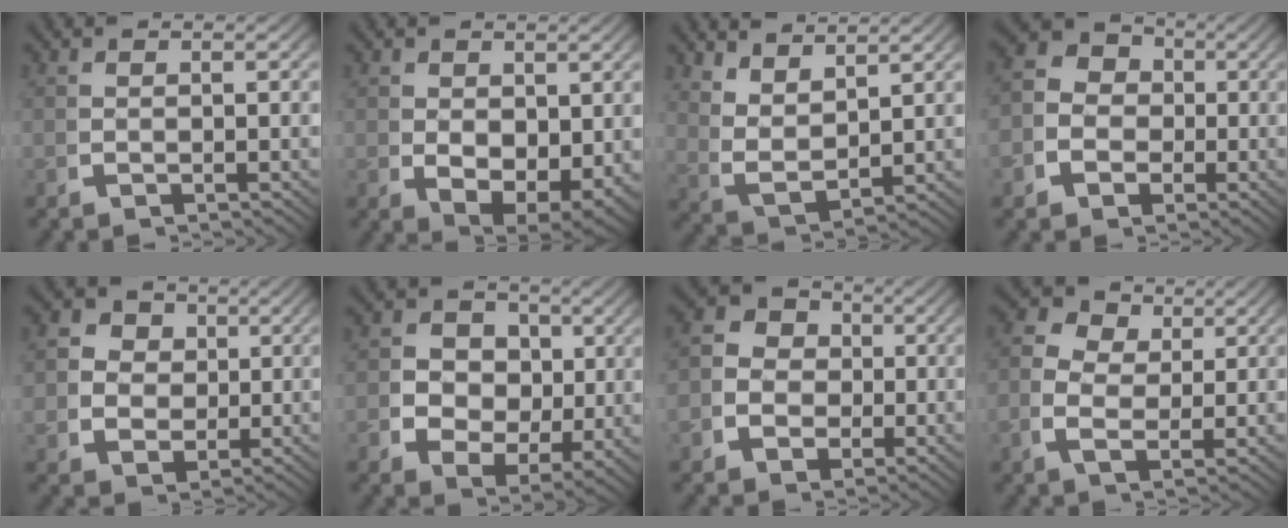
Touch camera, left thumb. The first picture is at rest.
{"total": 6.6, "force": [-0.9, 4.4, 4.8], "torque": [-0.098, -0.051, 0.017]}
{"total": 5.1, "force": [2.2, 3.1, 3.4], "torque": [-0.086, -0.017, 0.052]}
{"total": 8.3, "force": [0.5, 7.5, 3.6], "torque": [-0.064, 0.003, -0.010]}
{"total": 6.9, "force": [1.2, 5.8, 3.4], "torque": [-0.079, -0.023, 0.026]}
{"total": 8.4, "force": [0.1, 6.9, 4.8], "torque": [-0.102, -0.035, 0.008]}
{"total": 8.2, "force": [0.5, 7.4, 3.5], "torque": [-0.070, -0.005, -0.003]}
{"total": 5.6, "force": [1.5, 4.3, 3.4], "torque": [-0.075, -0.018, 0.028]}